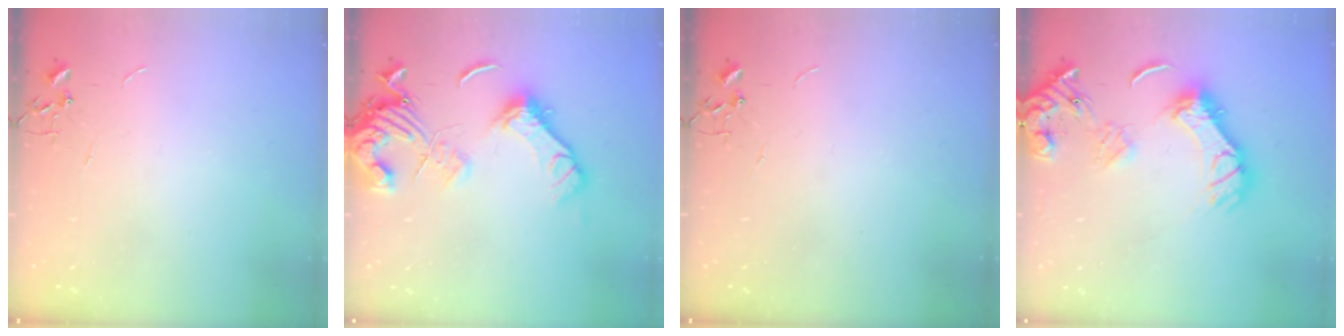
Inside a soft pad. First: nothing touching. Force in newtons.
{"total": 16.3, "press": 16.2, "slide": 2.0}
{"total": 0.0}
{"total": 16.6, "press": 16.5, "slide": 1.8}